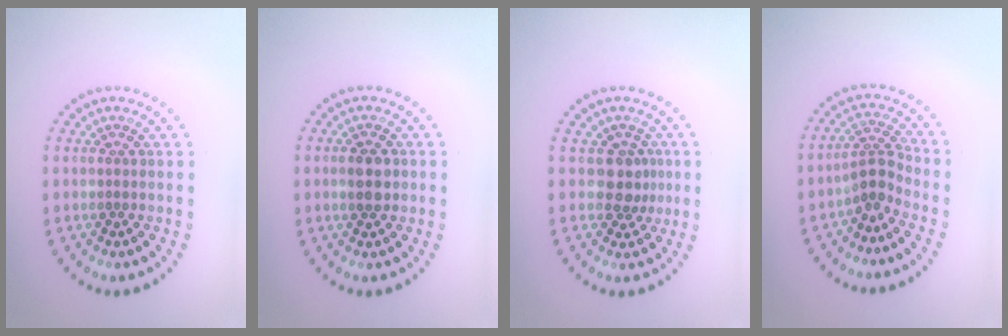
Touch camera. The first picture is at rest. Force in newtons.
{"total": 2.6, "press": 2.6, "slide": 0.2}
{"total": 2.2, "press": 1.8, "slide": 1.3}
{"total": 2.5, "press": 1.7, "slide": 1.8}